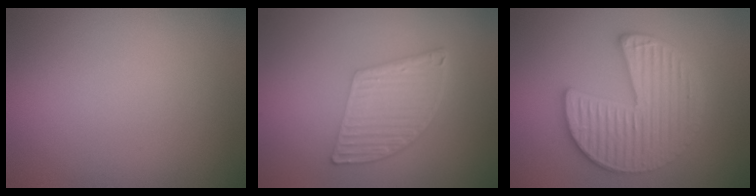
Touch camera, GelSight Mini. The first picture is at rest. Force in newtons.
{"total": 5.6, "press": 3.9, "slide": 4.0}
{"total": 6.0, "press": 5.9, "slide": 1.0}